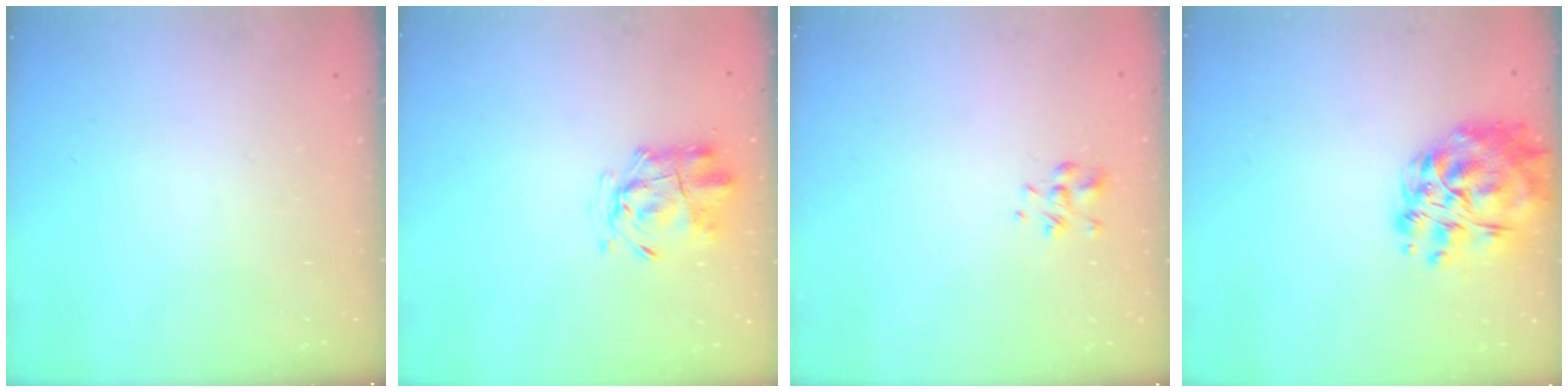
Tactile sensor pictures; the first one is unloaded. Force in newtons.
{"total": 3.4, "press": 3.1, "slide": 1.4}
{"total": 1.3, "press": 1.2, "slide": 0.6}
{"total": 15.5, "press": 14.9, "slide": 4.1}